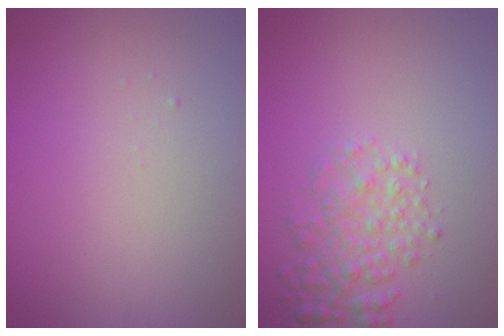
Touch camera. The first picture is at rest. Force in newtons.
{"total": 3.4, "press": 3.4, "slide": 0.1}